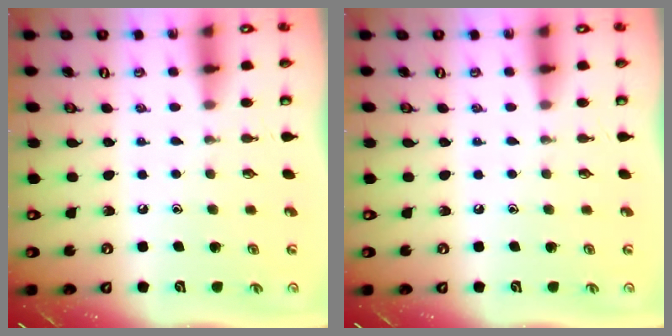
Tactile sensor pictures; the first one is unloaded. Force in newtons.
{"total": 0.0}